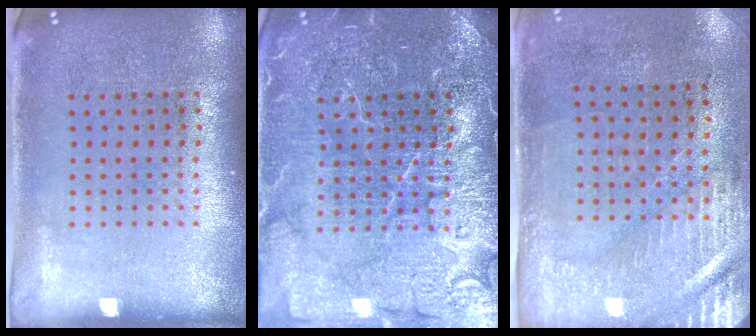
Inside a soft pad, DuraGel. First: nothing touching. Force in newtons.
{"total": 5.4, "press": 5.3, "slide": 0.8}
{"total": 3.0, "press": 2.5, "slide": 1.6}